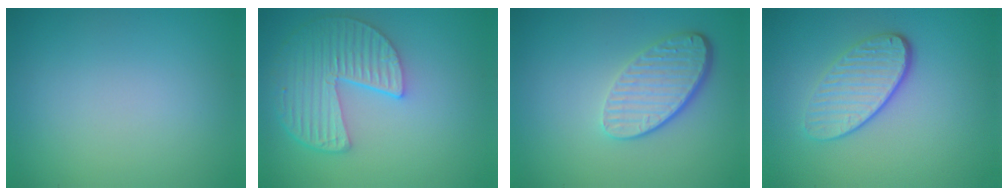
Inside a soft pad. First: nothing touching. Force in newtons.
{"total": 6.2, "press": 4.8, "slide": 3.9}
{"total": 4.6, "press": 3.4, "slide": 3.1}
{"total": 3.8, "press": 3.0, "slide": 2.4}